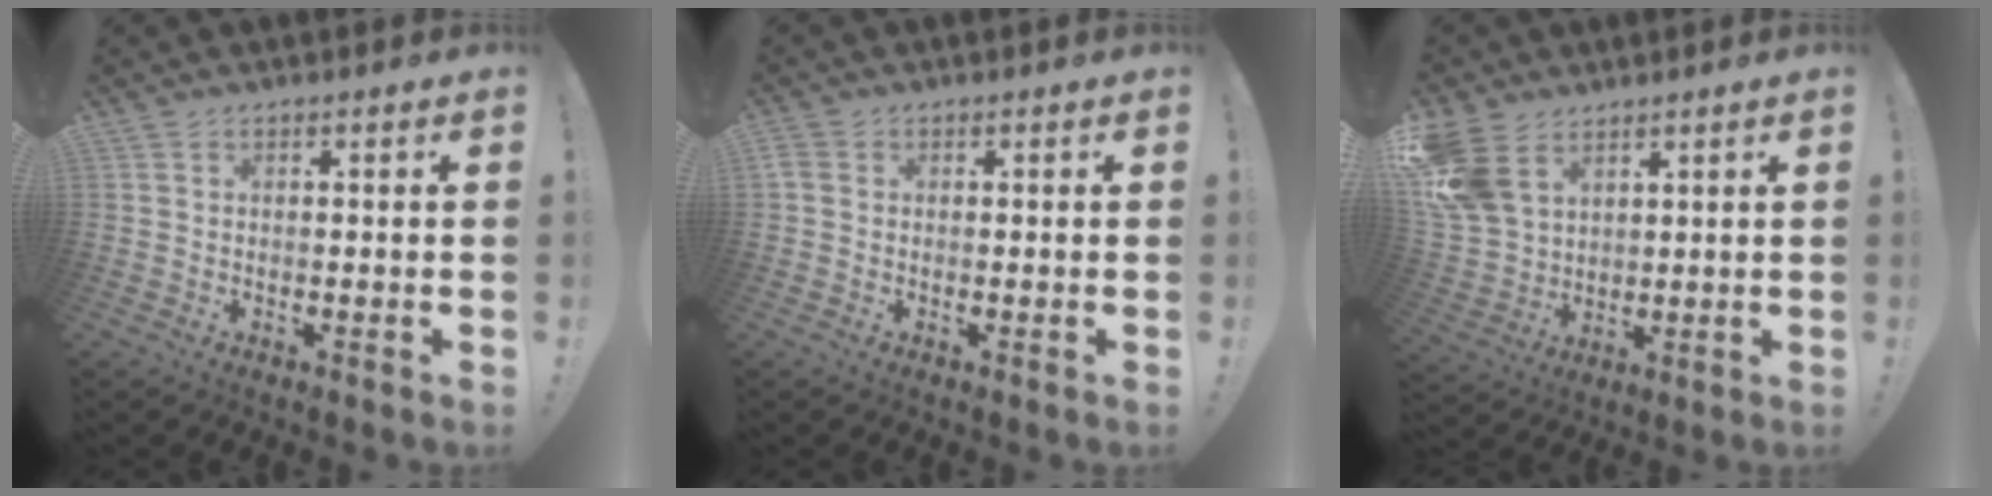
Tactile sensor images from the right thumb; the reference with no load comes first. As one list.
[{"total": 2.4, "force": [0.3, 2.0, 1.4], "torque": [-0.028, 0.007, 0.009]}, {"total": 13.1, "force": [6.3, 9.1, 7.0], "torque": [-0.153, -0.031, 0.128]}]